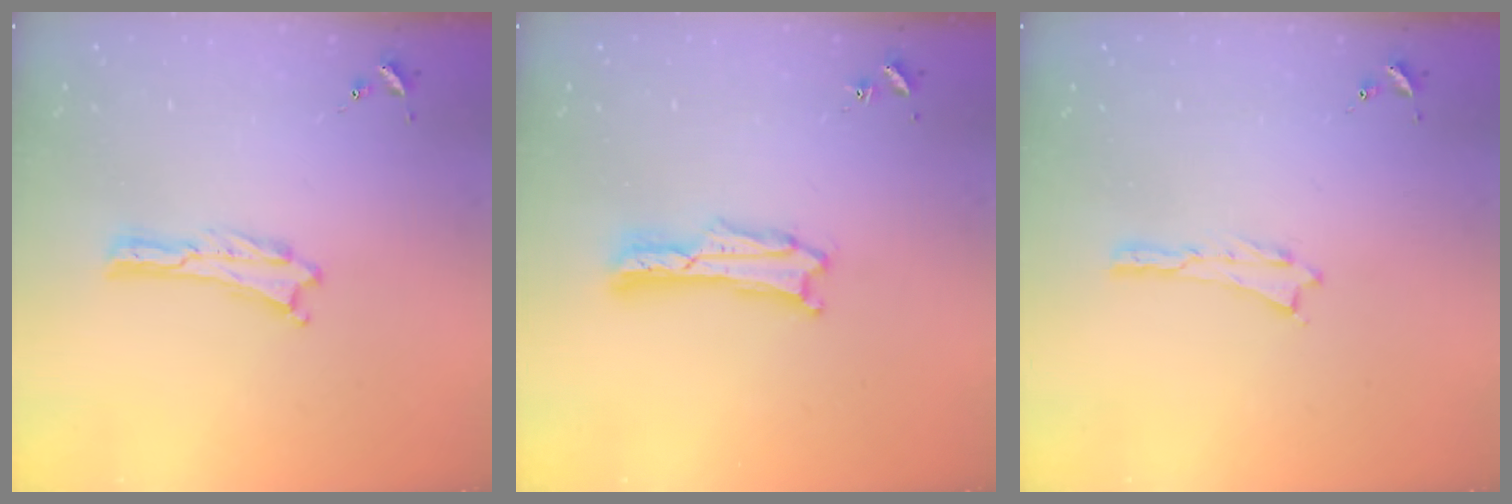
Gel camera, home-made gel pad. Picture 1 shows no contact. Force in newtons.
{"total": 1.7, "press": 1.7, "slide": 0.3}
{"total": 0.0}